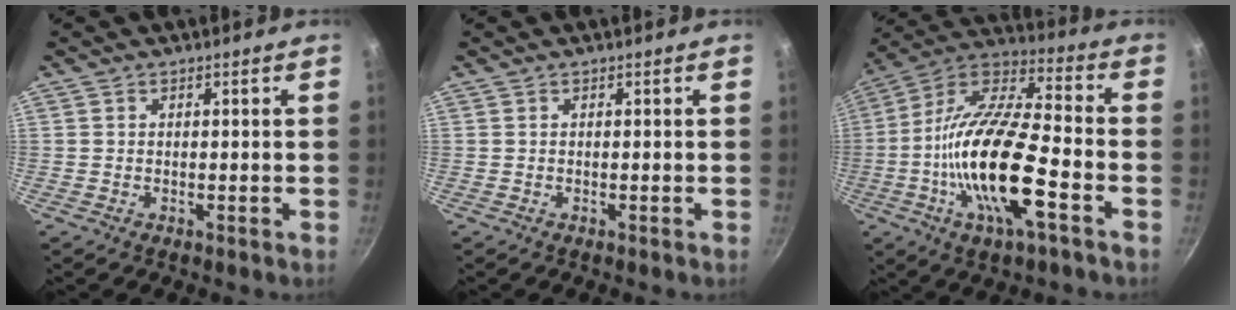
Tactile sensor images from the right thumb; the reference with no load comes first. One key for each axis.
{"total": 0.0}
{"total": 21.5, "fx": -6.2, "fy": 6.9, "fz": 19.4, "tx": -0.365, "ty": 0.030, "tz": -0.133}